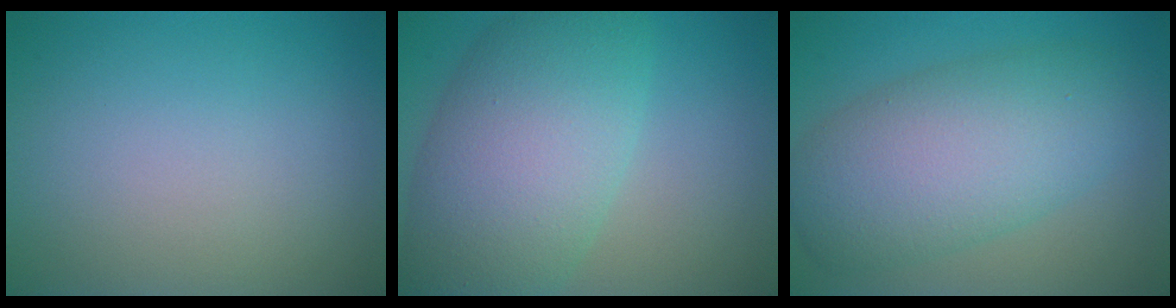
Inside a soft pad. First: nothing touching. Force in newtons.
{"total": 10.0, "press": 10.0, "slide": 0.3}
{"total": 8.5, "press": 8.5, "slide": 0.3}